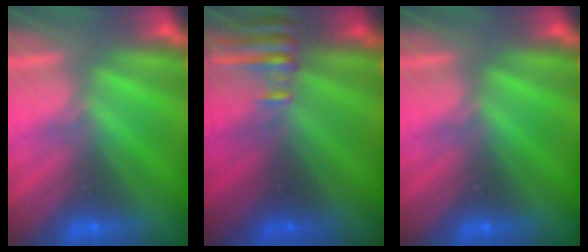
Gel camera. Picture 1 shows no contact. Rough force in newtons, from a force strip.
{"total": 5.8}
{"total": 0.0}